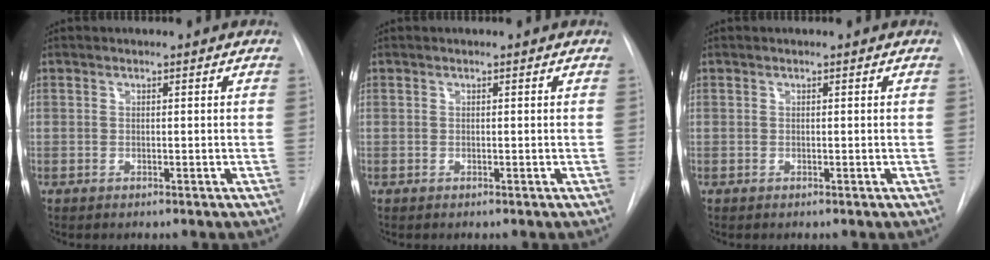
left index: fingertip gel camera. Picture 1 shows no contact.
{"total": 0.0}
{"total": 0.0}